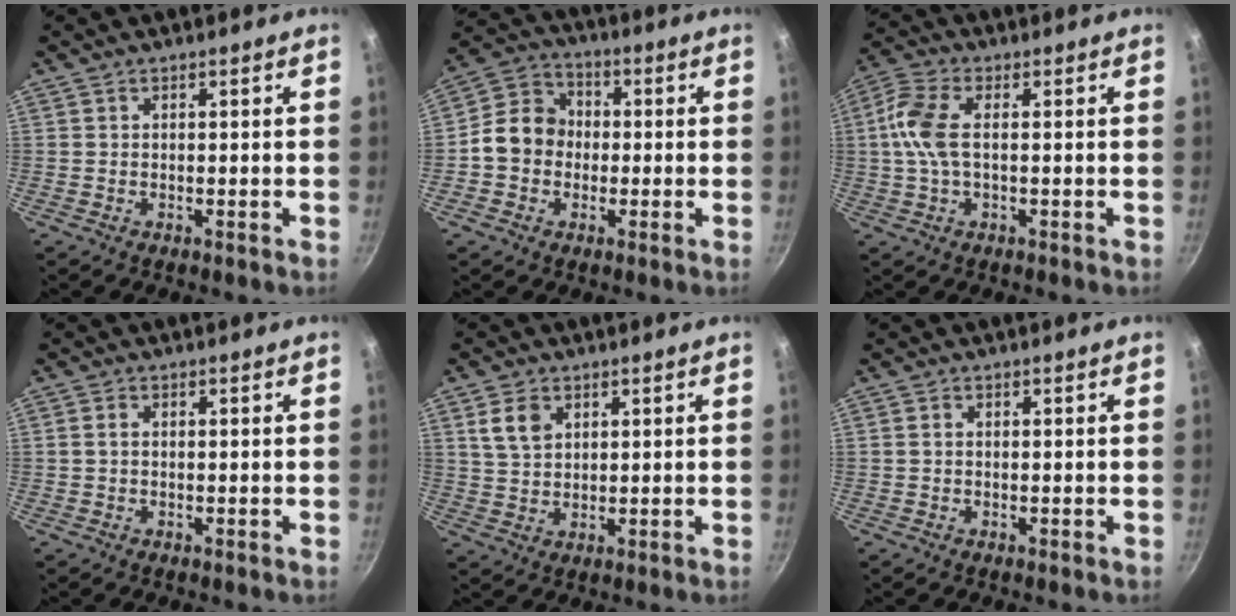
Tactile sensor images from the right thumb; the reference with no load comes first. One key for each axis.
{"total": 9.9, "fx": -0.9, "fy": 8.5, "fz": 5.0, "tx": -0.055, "ty": 0.026, "tz": -0.038}
{"total": 8.1, "fx": 0.5, "fy": 3.8, "fz": 7.1, "tx": -0.167, "ty": 0.019, "tz": 0.000}
{"total": 1.4, "fx": 0.1, "fy": 1.0, "fz": 1.0, "tx": -0.019, "ty": 0.005, "tz": 0.001}
{"total": 5.6, "fx": 2.4, "fy": 3.8, "fz": 3.3, "tx": -0.050, "ty": -0.006, "tz": 0.051}
{"total": 0.7, "fx": 0.1, "fy": 0.6, "fz": 0.5, "tx": -0.008, "ty": 0.004, "tz": 0.000}